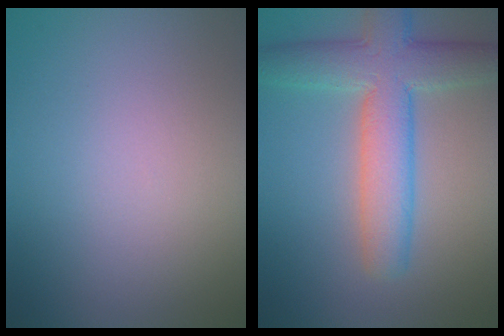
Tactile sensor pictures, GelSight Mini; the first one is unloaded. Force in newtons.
{"total": 7.0, "press": 7.0, "slide": 0.3}